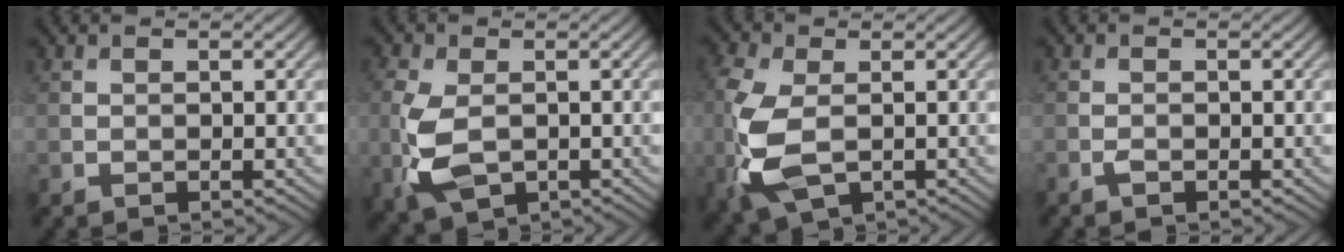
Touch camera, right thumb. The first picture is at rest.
{"total": 7.2, "force": [-1.6, 4.3, 5.6], "torque": [-0.151, -0.012, -0.030]}
{"total": 9.6, "force": [-1.7, 5.7, 7.5], "torque": [-0.230, -0.017, -0.031]}
{"total": 0.8, "force": [-0.5, 0.3, 0.5], "torque": [-0.011, 0.000, -0.011]}